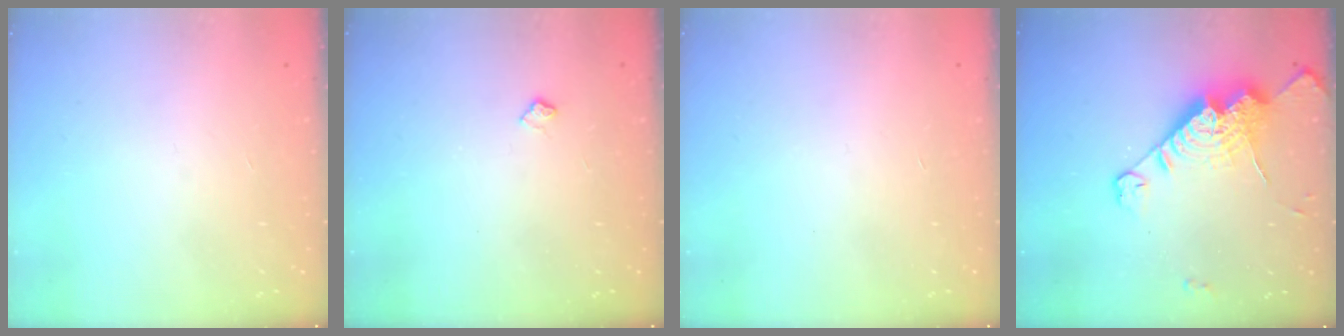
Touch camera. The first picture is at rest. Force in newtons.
{"total": 4.5, "press": 4.5, "slide": 0.6}
{"total": 0.0}
{"total": 18.2, "press": 18.1, "slide": 1.9}